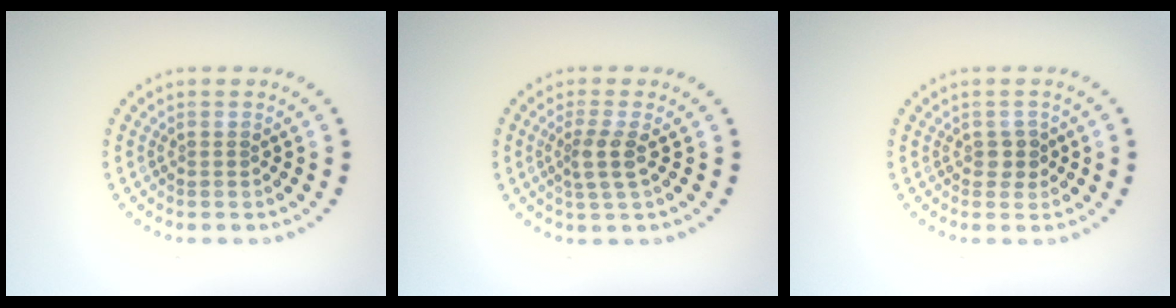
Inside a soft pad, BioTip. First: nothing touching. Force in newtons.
{"total": 2.3, "press": 1.9, "slide": 1.3}
{"total": 1.3, "press": 1.1, "slide": 0.6}